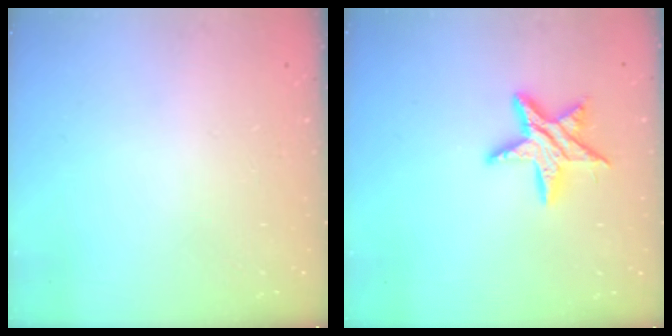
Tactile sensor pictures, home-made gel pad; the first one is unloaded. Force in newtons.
{"total": 11.6, "press": 11.5, "slide": 0.7}